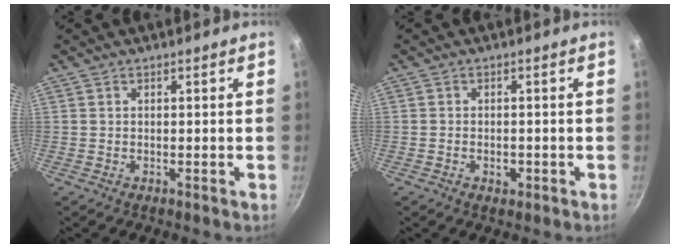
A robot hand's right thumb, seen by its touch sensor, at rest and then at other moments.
{"total": 1.9, "force": [-0.8, 1.2, 1.2], "torque": [-0.014, 0.005, -0.012]}